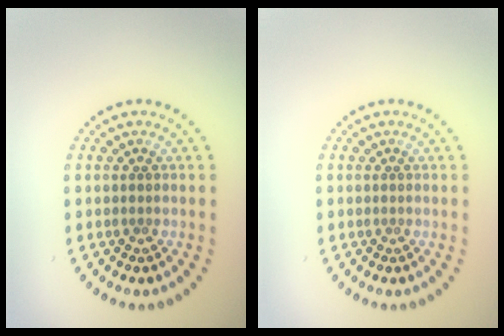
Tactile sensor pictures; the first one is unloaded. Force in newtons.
{"total": 0.0}